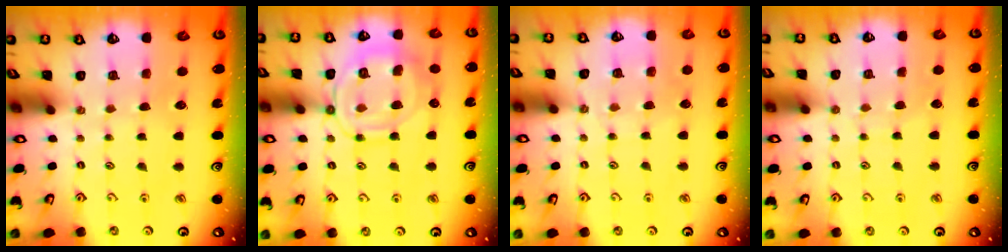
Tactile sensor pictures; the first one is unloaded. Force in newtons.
{"total": 12.7, "press": 12.6, "slide": 1.1}
{"total": 5.1, "press": 5.0, "slide": 0.8}
{"total": 4.5, "press": 4.5, "slide": 0.4}